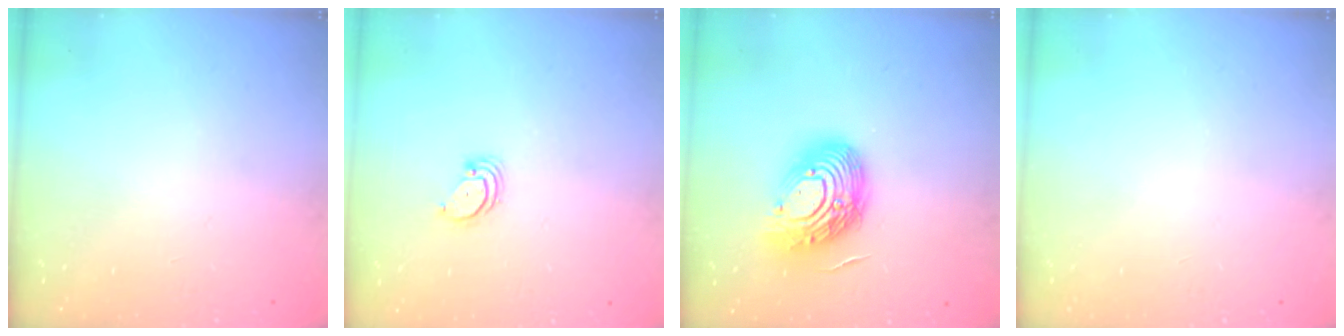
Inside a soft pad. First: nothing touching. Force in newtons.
{"total": 2.2, "press": 2.2, "slide": 0.3}
{"total": 16.2, "press": 16.1, "slide": 1.8}
{"total": 0.0}